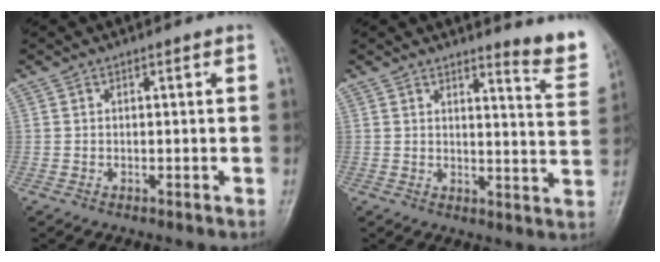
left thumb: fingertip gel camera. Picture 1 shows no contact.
{"total": 6.8, "force": [6.1, 0.4, 3.0], "torque": [-0.027, -0.066, 0.066]}